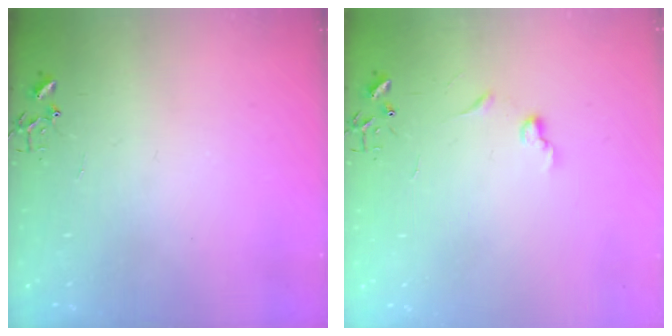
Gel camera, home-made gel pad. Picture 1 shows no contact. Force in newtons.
{"total": 5.7, "press": 5.6, "slide": 0.8}